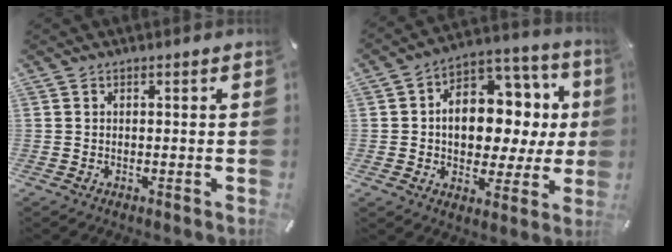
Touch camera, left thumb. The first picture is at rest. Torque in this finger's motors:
{"motor_torque": [2.51, 2.50, 1.19, -0.32, 0.21]}